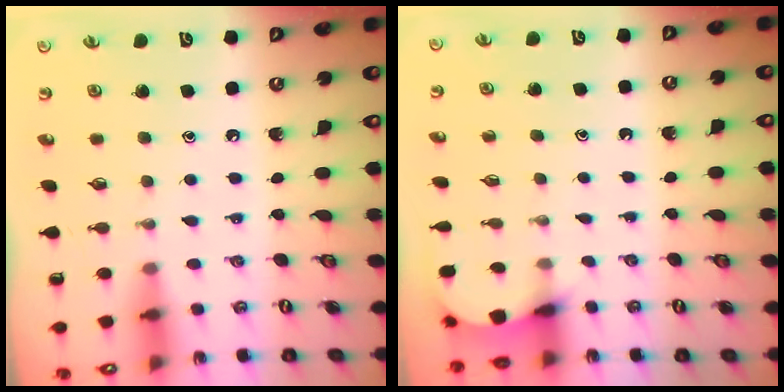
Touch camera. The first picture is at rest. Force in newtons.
{"total": 2.1, "press": 2.1, "slide": 0.1}